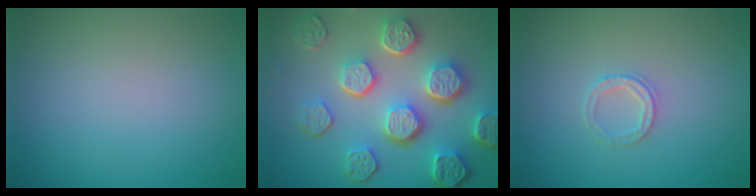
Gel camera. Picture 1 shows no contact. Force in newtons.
{"total": 8.6, "press": 6.3, "slide": 5.9}
{"total": 1.6, "press": 1.6, "slide": 0.2}